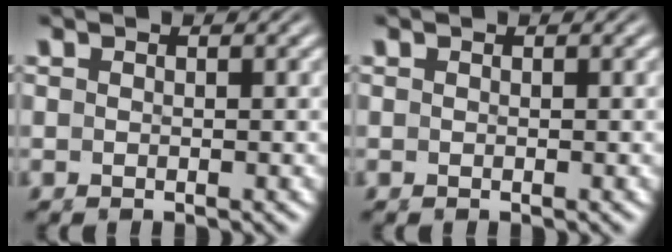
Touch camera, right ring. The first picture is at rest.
{"total": 0.0}